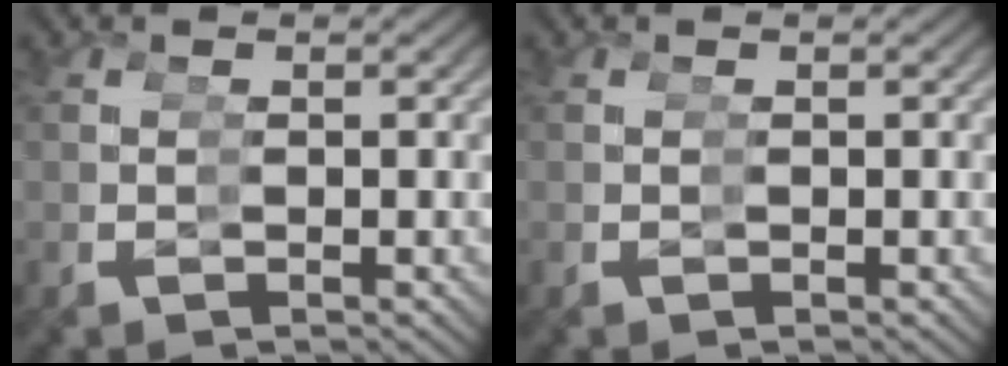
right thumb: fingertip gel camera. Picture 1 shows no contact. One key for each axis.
{"total": 0.0}